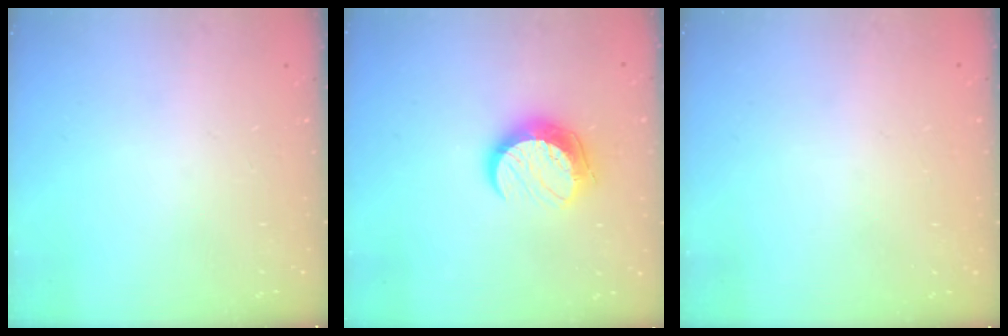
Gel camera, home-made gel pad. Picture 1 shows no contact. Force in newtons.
{"total": 12.2, "press": 12.2, "slide": 0.7}
{"total": 0.6, "press": 0.6, "slide": 0.0}